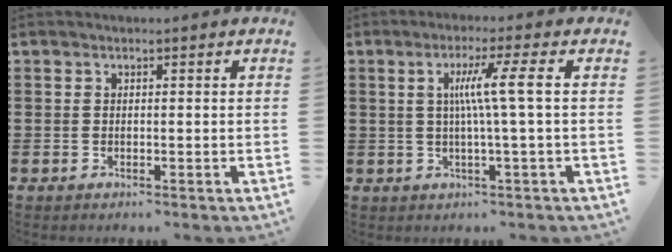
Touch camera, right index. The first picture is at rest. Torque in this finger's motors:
{"motor_torque": [1.26, -0.29, 0.41, 0.20]}